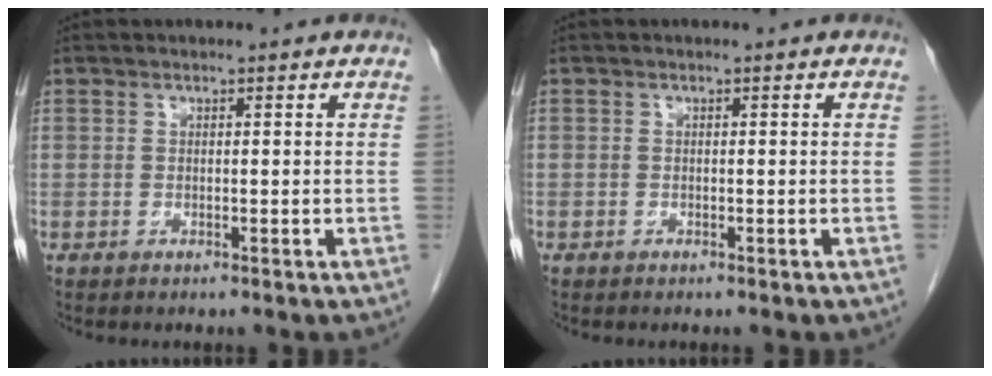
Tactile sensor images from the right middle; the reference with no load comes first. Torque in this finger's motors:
{"motor_torque": [1.07, -1.07, 0.32, -0.14]}